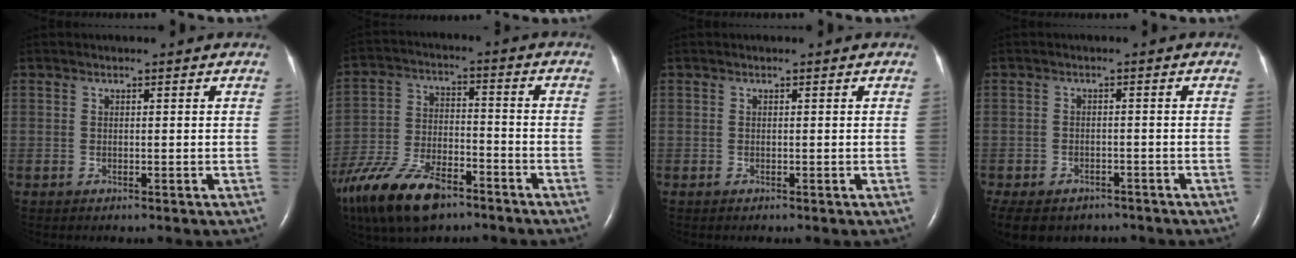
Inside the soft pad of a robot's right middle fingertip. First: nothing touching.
{"total": 16.7, "force": [-11.7, 6.3, 10.0], "torque": [-0.230, -0.025, -0.217]}
{"total": 0.0}
{"total": 14.2, "force": [-9.1, 9.6, 5.2], "torque": [-0.156, -0.010, -0.110]}